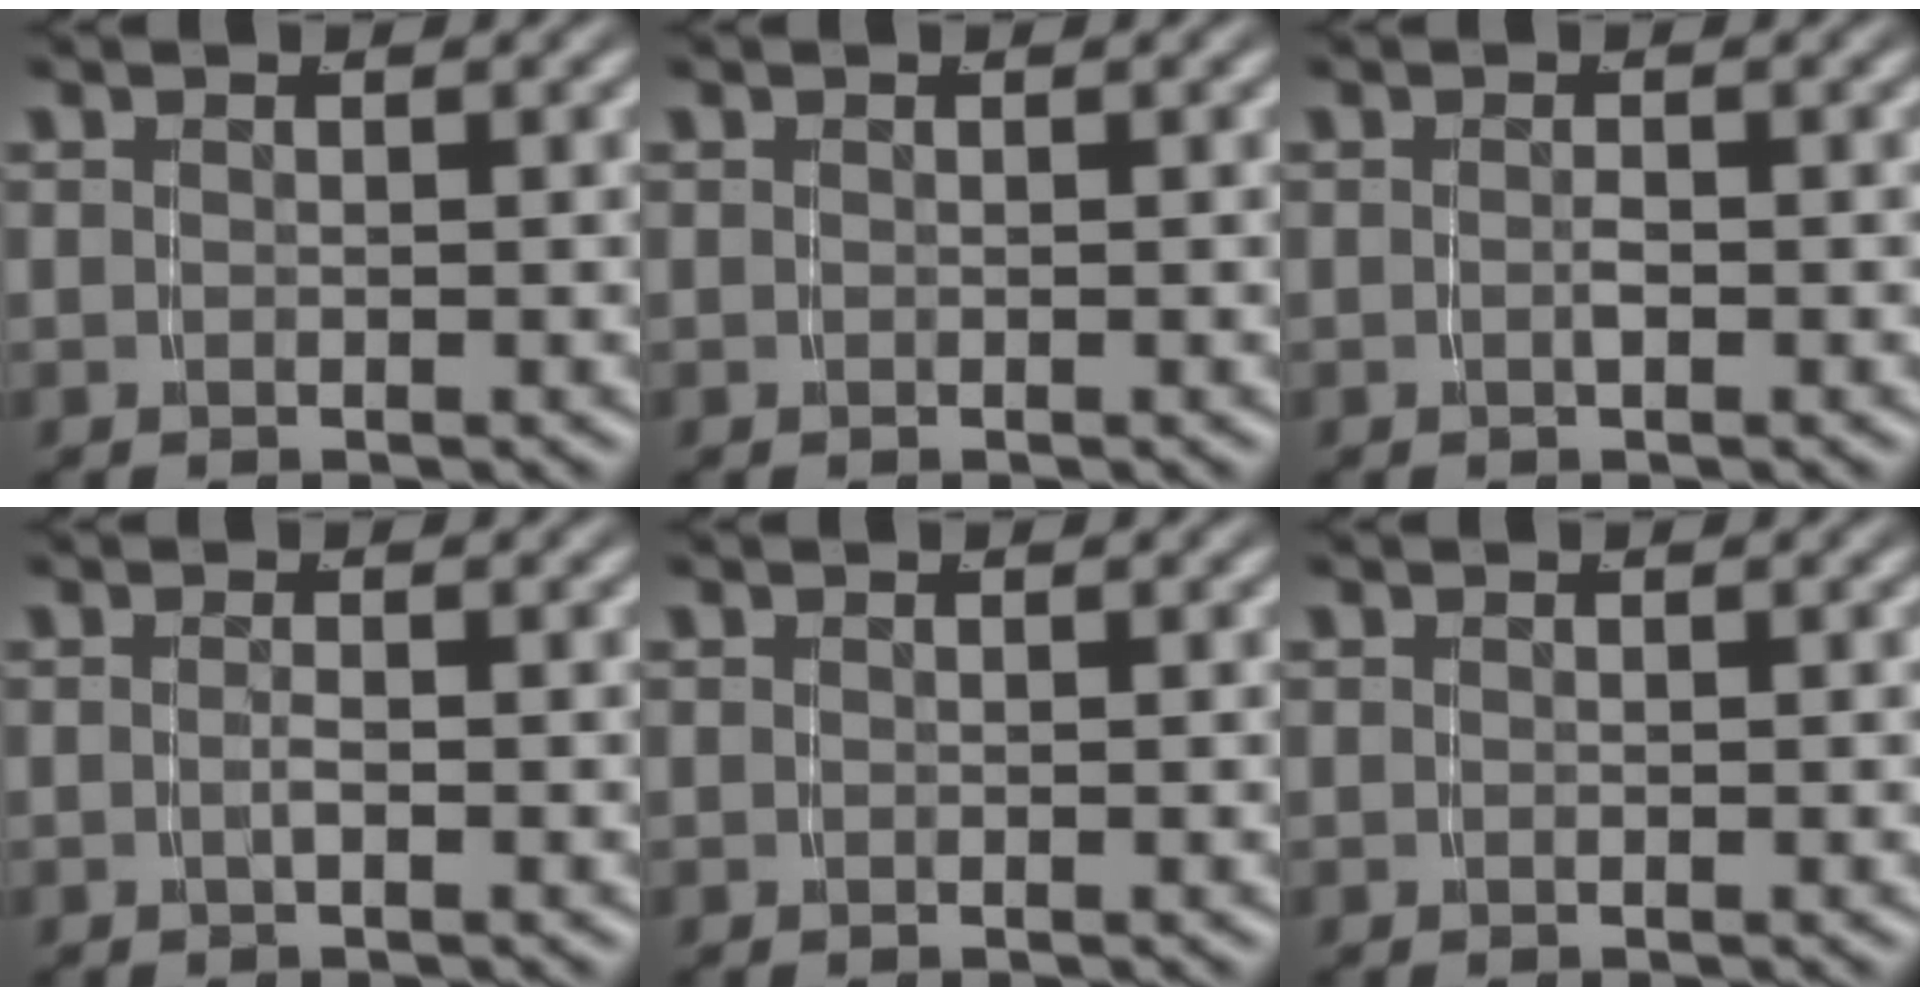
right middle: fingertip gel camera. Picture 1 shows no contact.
{"total": 0.0}
{"total": 0.7, "force": [-0.5, 0.1, 0.5], "torque": [-0.010, -0.001, -0.010]}
{"total": 0.9, "force": [-0.6, -0.4, 0.5], "torque": [-0.012, -0.004, -0.008]}
{"total": 0.0}
{"total": 0.0}